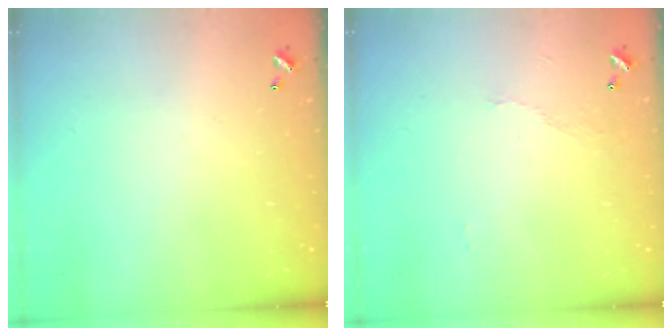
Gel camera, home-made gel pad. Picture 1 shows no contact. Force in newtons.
{"total": 2.9, "press": 2.8, "slide": 0.6}